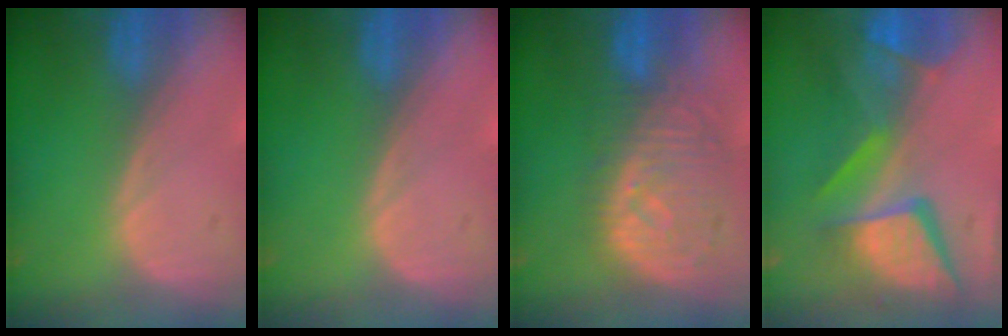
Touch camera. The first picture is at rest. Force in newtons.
{"total": 0.0}
{"total": 9.8, "press": 9.0, "slide": 3.8}
{"total": 12.8, "press": 10.4, "slide": 7.4}